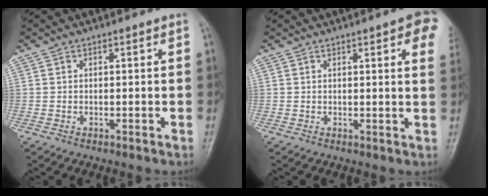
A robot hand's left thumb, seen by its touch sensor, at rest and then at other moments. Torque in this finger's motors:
{"motor_torque": [0.26, 0.36, 0.18, -0.21, 0.01]}